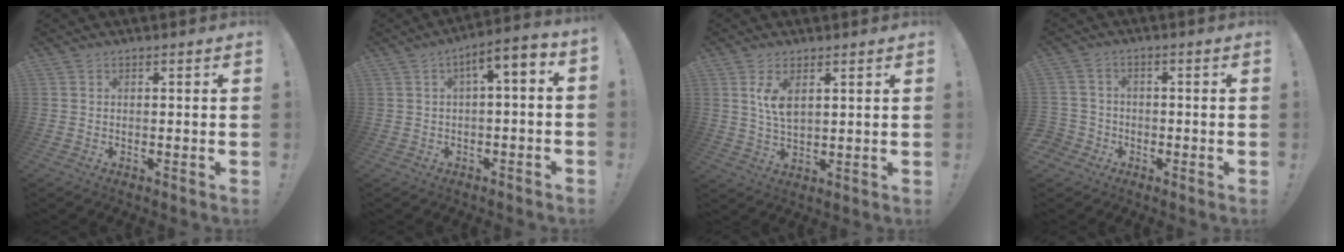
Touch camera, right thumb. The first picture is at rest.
{"total": 5.2, "force": [-0.4, 1.2, 5.0], "torque": [-0.081, -0.002, -0.009]}
{"total": 5.8, "force": [2.5, 2.5, 4.6], "torque": [-0.085, -0.015, 0.040]}
{"total": 4.3, "force": [-1.6, 3.8, 1.1], "torque": [-0.026, 0.013, -0.029]}